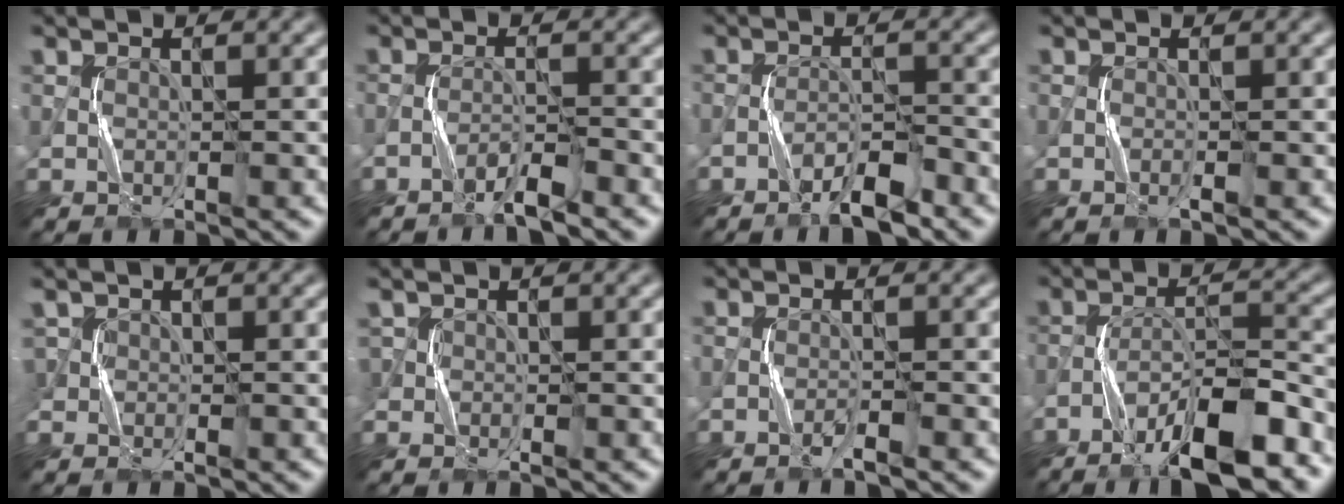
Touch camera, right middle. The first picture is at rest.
{"total": 2.5, "force": [-2.0, 0.1, 1.6], "torque": [-0.028, 0.007, -0.043]}
{"total": 3.5, "force": [-2.6, 0.6, 2.2], "torque": [-0.041, 0.008, -0.051]}
{"total": 0.7, "force": [-0.3, 0.0, 0.6], "torque": [-0.015, 0.000, -0.007]}
{"total": 1.6, "force": [0.4, 1.3, 0.8], "torque": [-0.018, 0.003, 0.007]}
{"total": 1.3, "force": [0.3, 1.1, 0.7], "torque": [-0.013, 0.002, 0.005]}
{"total": 1.1, "force": [-0.9, 0.0, 0.7], "torque": [-0.015, 0.005, -0.020]}
{"total": 9.4, "force": [-6.2, 2.1, 6.8], "torque": [-0.109, 0.013, -0.105]}